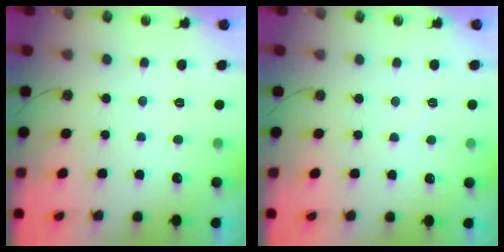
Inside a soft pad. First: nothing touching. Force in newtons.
{"total": 3.5, "press": 3.5, "slide": 0.4}